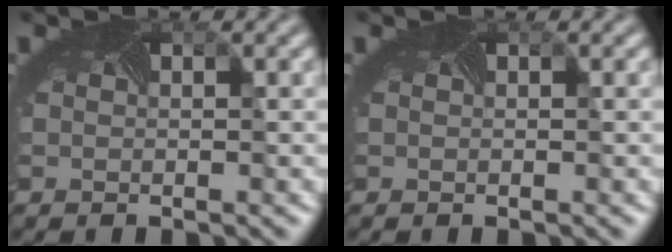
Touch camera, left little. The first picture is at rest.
{"total": 0.0}